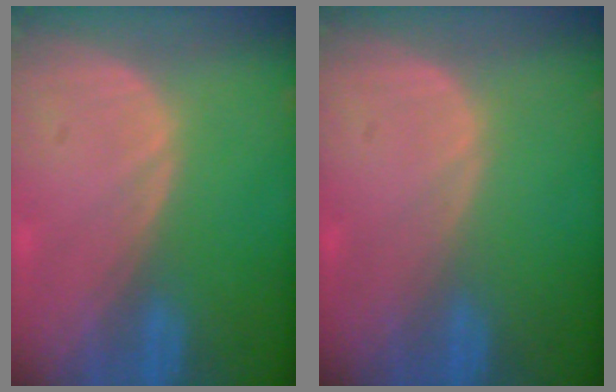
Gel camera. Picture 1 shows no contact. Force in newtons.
{"total": 0.0}